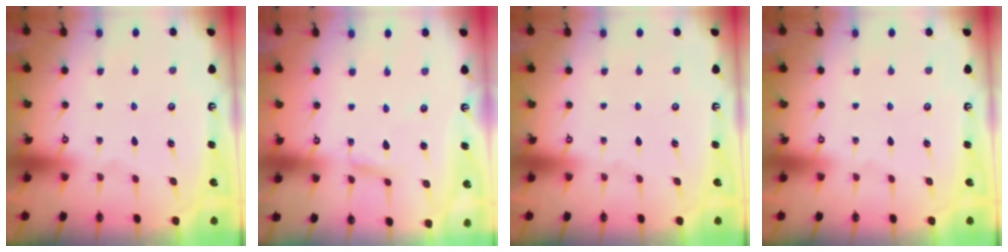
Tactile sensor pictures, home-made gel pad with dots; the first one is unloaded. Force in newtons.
{"total": 2.9, "press": 2.9, "slide": 0.2}
{"total": 0.0}
{"total": 0.0}